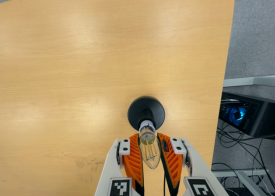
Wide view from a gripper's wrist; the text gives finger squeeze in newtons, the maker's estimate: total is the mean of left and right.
{"total": 23.1, "left": 26.1, "right": 20.0}